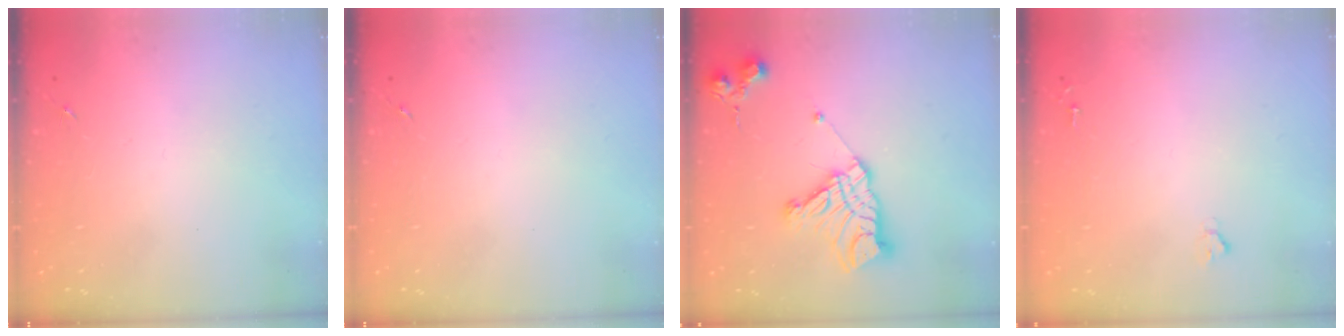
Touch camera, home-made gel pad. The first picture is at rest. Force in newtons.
{"total": 0.0}
{"total": 16.2, "press": 16.1, "slide": 1.6}
{"total": 1.6, "press": 1.6, "slide": 0.2}